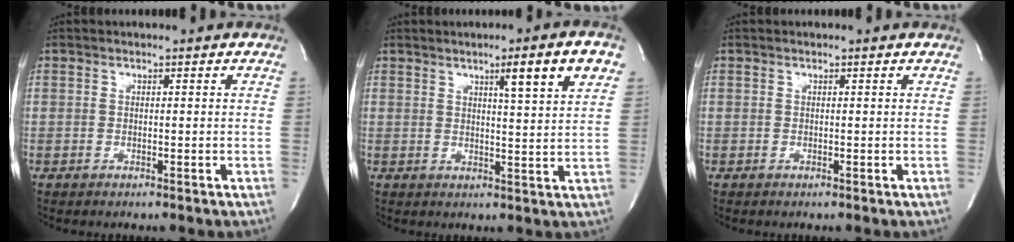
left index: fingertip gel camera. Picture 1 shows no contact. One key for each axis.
{"total": 7.1, "fx": 3.5, "fy": -0.3, "fz": 6.1, "tx": -0.084, "ty": -0.002, "tz": 0.049}
{"total": 0.0}